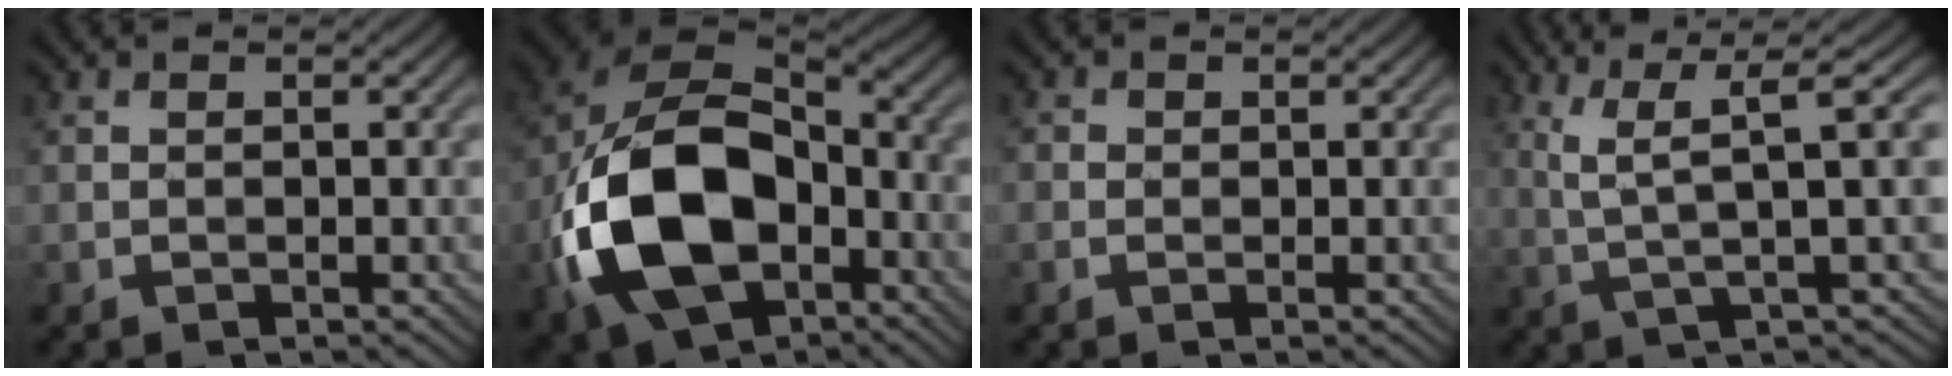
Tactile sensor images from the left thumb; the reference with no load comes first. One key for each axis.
{"total": 18.1, "fx": -5.5, "fy": 11.9, "fz": 12.5, "tx": -0.286, "ty": -0.031, "tz": -0.104}
{"total": 0.9, "fx": 0.1, "fy": 0.7, "fz": 0.5, "tx": -0.013, "ty": 0.001, "tz": 0.000}
{"total": 6.3, "fx": 2.0, "fy": 0.6, "fz": 5.9, "tx": -0.126, "ty": 0.018, "tz": 0.045}